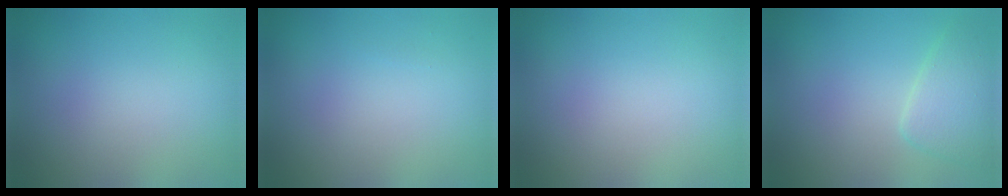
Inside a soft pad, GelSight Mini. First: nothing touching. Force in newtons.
{"total": 0.0}
{"total": 0.0}
{"total": 3.2, "press": 3.2, "slide": 0.2}